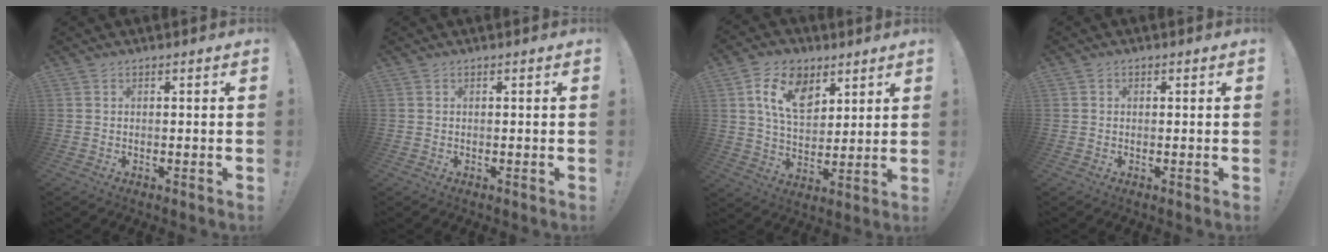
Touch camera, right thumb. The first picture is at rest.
{"total": 0.0}
{"total": 13.7, "force": [6.6, 8.9, 8.0], "torque": [-0.136, -0.019, 0.126]}
{"total": 0.5, "force": [0.0, 0.5, 0.1], "torque": [0.000, 0.001, -0.001]}